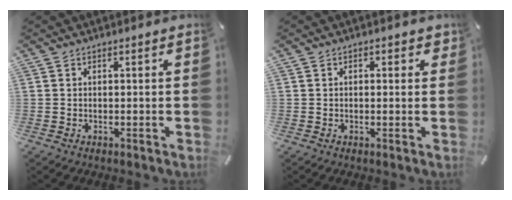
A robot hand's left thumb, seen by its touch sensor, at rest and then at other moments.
{"total": 1.3, "force": [-0.1, 1.0, 0.8], "torque": [-0.006, 0.002, -0.005]}